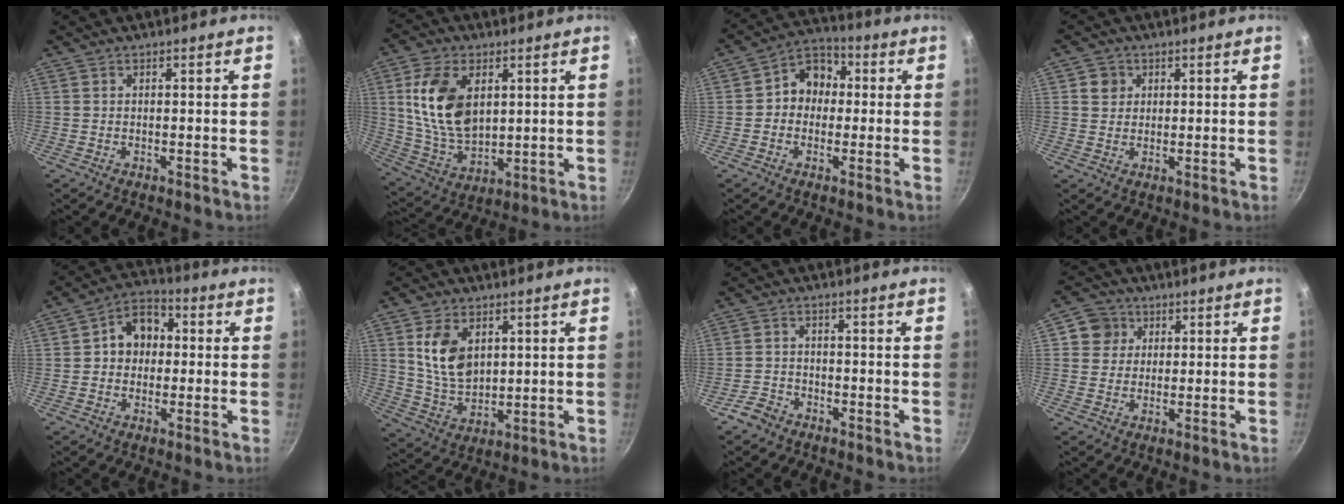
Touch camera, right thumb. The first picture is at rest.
{"total": 15.5, "force": [3.7, 9.7, 11.5], "torque": [-0.194, -0.019, 0.082]}
{"total": 8.3, "force": [0.3, 7.1, 4.4], "torque": [-0.021, 0.023, -0.015]}
{"total": 3.2, "force": [1.0, 2.9, 0.8], "torque": [0.007, 0.003, 0.012]}
{"total": 8.9, "force": [0.8, 7.1, 5.2], "torque": [-0.039, 0.021, -0.004]}
{"total": 10.7, "force": [3.2, 7.1, 7.3], "torque": [-0.118, -0.024, 0.070]}
{"total": 3.9, "force": [-2.8, 2.4, 1.1], "torque": [-0.021, 0.029, -0.053]}
{"total": 5.5, "force": [1.7, 5.1, 1.1], "torque": [0.021, 0.005, 0.019]}